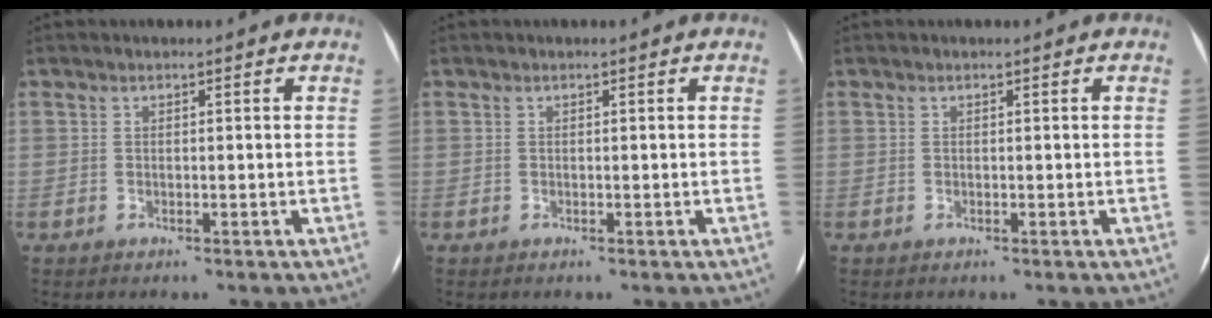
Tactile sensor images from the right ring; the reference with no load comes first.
{"total": 0.0}
{"total": 0.0}